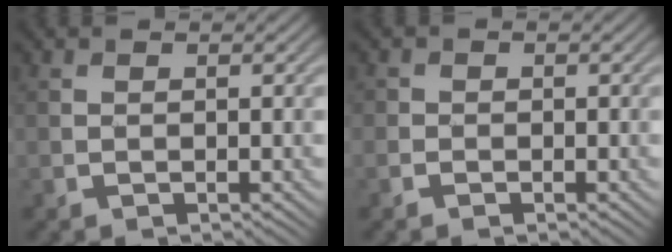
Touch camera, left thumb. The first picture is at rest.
{"total": 1.3, "force": [-0.4, 1.2, 0.1], "torque": [0.005, 0.000, -0.016]}